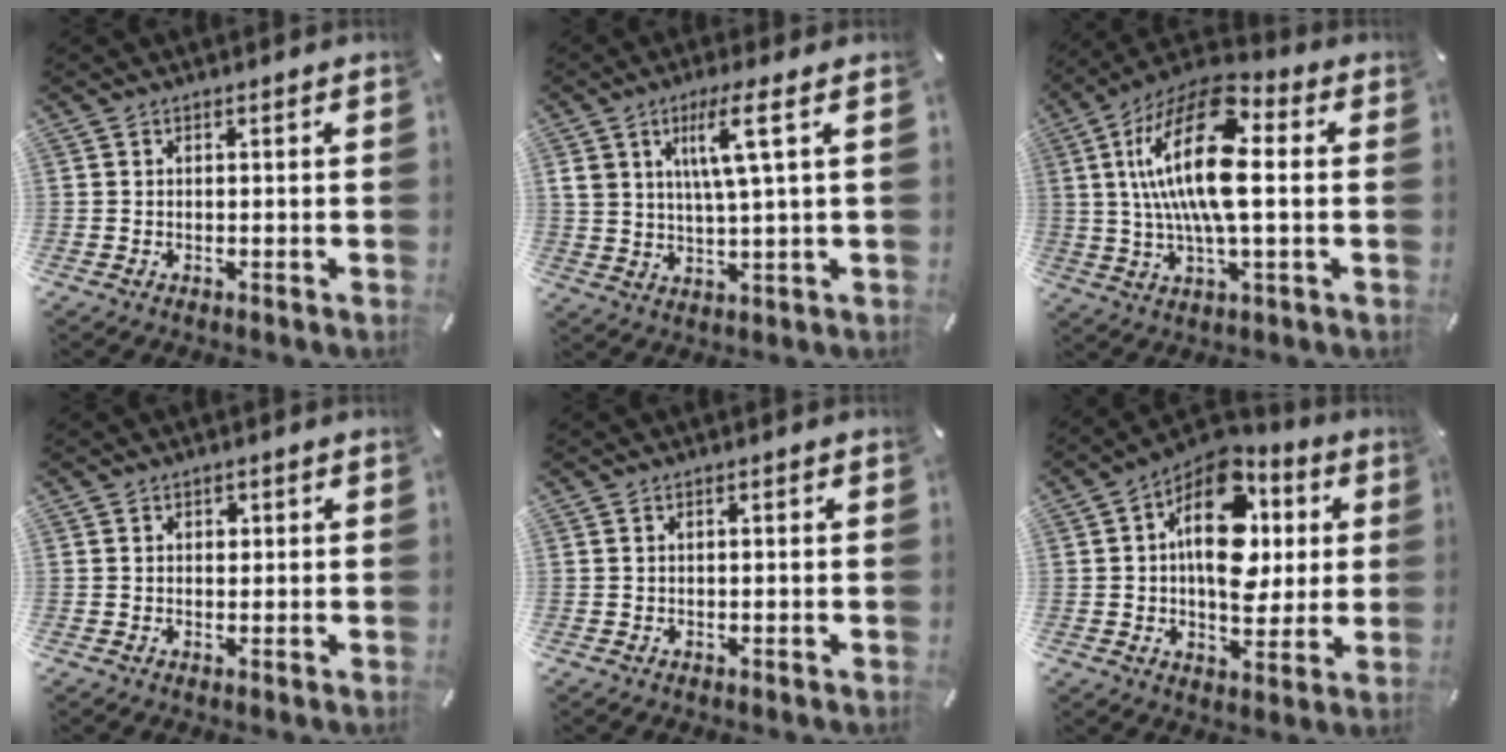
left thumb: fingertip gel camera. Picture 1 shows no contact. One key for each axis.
{"total": 9.4, "fx": 3.9, "fy": 1.5, "fz": 8.4, "tx": -0.163, "ty": 0.001, "tz": 0.062}
{"total": 21.3, "fx": 2.9, "fy": 8.8, "fz": 19.2, "tx": -0.402, "ty": -0.003, "tz": 0.045}
{"total": 1.4, "fx": 0.3, "fy": 1.2, "fz": 0.7, "tx": 0.000, "ty": -0.002, "tz": 0.001}
{"total": 0.6, "fx": 0.0, "fy": 0.3, "fz": 0.6, "tx": -0.011, "ty": 0.001, "tz": -0.001}
{"total": 19.2, "fx": 4.0, "fy": 12.4, "fz": 14.0, "tx": -0.207, "ty": -0.024, "tz": 0.071}